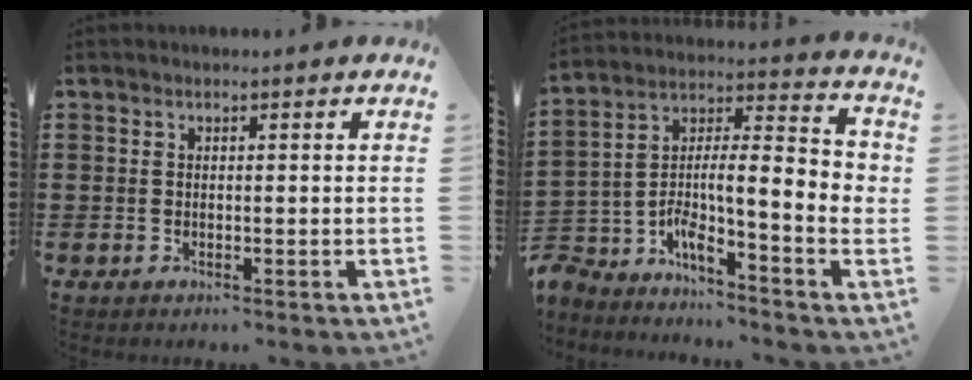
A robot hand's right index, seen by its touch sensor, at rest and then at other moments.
{"total": 6.5, "force": [-2.8, 0.7, 5.8], "torque": [-0.138, -0.040, -0.068]}